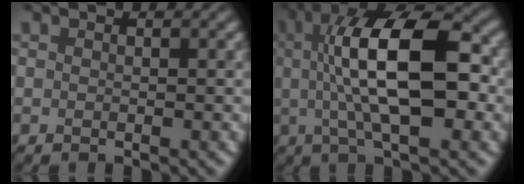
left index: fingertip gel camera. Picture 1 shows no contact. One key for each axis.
{"total": 11.5, "fx": 1.0, "fy": 4.2, "fz": 10.6, "tx": -0.170, "ty": 0.016, "tz": 0.010}